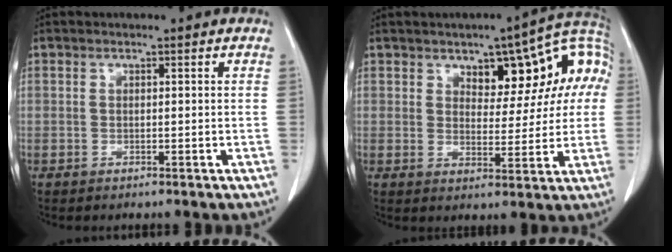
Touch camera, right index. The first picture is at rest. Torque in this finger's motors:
{"motor_torque": [0.53, 0.41, 0.22, 0.07]}